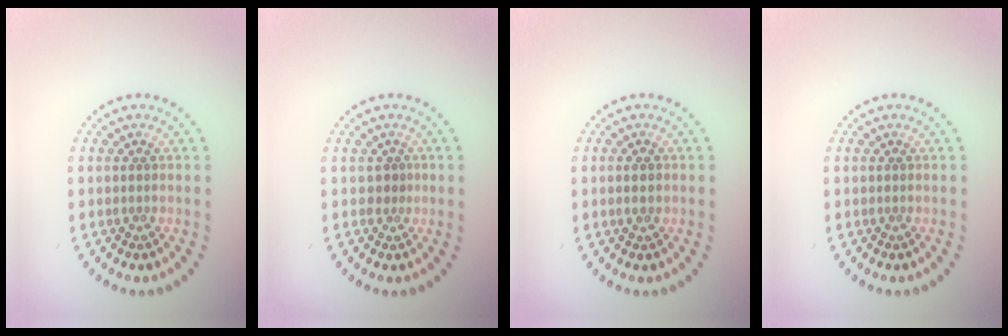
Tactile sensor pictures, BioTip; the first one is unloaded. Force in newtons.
{"total": 0.7, "press": 0.3, "slide": 0.6}
{"total": 1.7, "press": 1.7, "slide": 0.1}
{"total": 0.0}